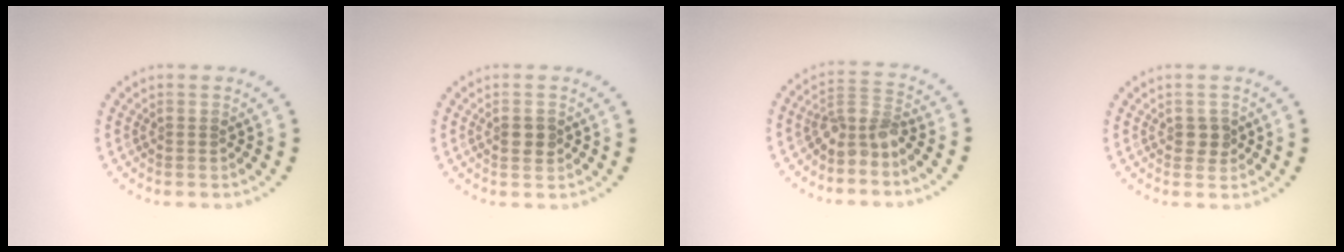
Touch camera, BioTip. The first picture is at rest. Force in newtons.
{"total": 1.6, "press": 1.6, "slide": 0.2}
{"total": 2.7, "press": 2.0, "slide": 1.8}
{"total": 1.4, "press": 1.4, "slide": 0.1}